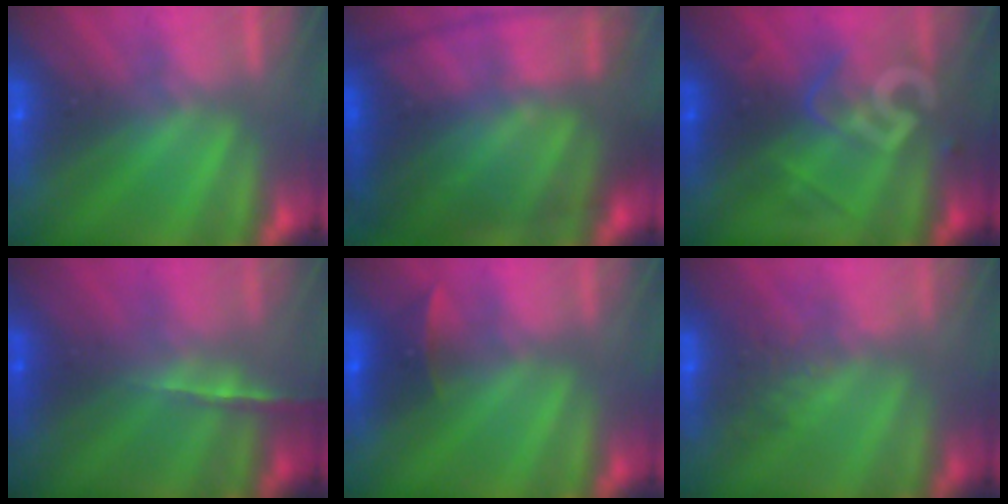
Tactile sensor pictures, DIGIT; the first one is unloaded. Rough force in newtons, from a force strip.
{"total": 6.9}
{"total": 2.7}
{"total": 1.7}
{"total": 1.8}
{"total": 2.7}